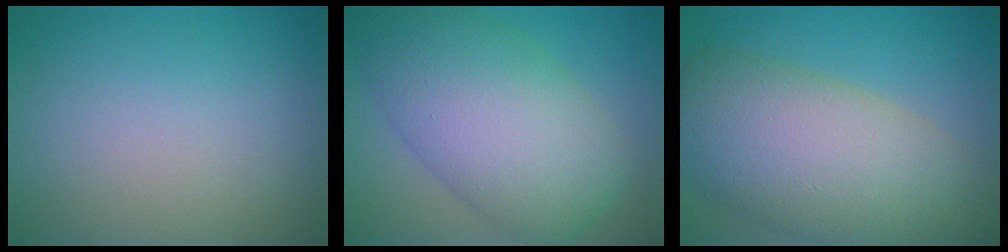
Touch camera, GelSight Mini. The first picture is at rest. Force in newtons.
{"total": 11.2, "press": 11.2, "slide": 0.4}
{"total": 12.2, "press": 12.2, "slide": 0.8}